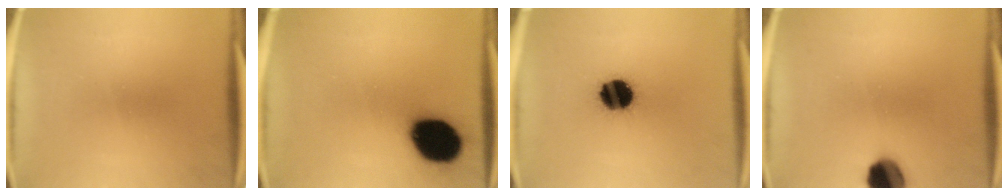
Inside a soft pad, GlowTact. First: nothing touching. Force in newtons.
{"total": 18.4}
{"total": 13.4}
{"total": 9.2}